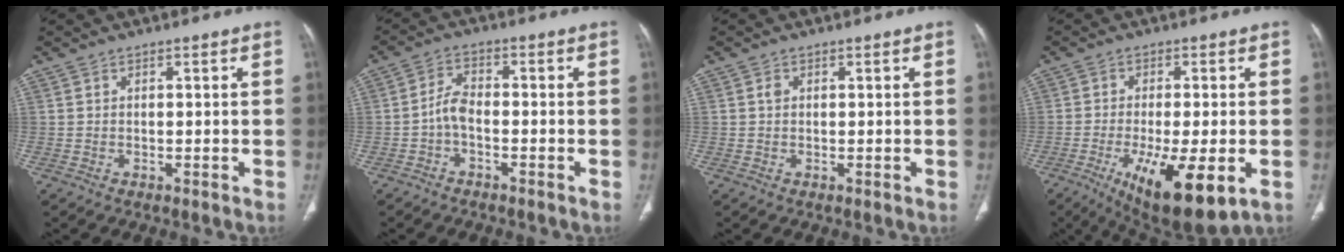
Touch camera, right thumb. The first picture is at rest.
{"total": 3.7, "force": [-1.5, 1.8, 2.9], "torque": [-0.053, 0.021, -0.034]}
{"total": 0.8, "force": [0.2, 0.7, 0.5], "torque": [-0.008, 0.002, 0.003]}
{"total": 15.0, "force": [-5.4, 4.5, 13.2], "torque": [-0.210, -0.018, -0.072]}